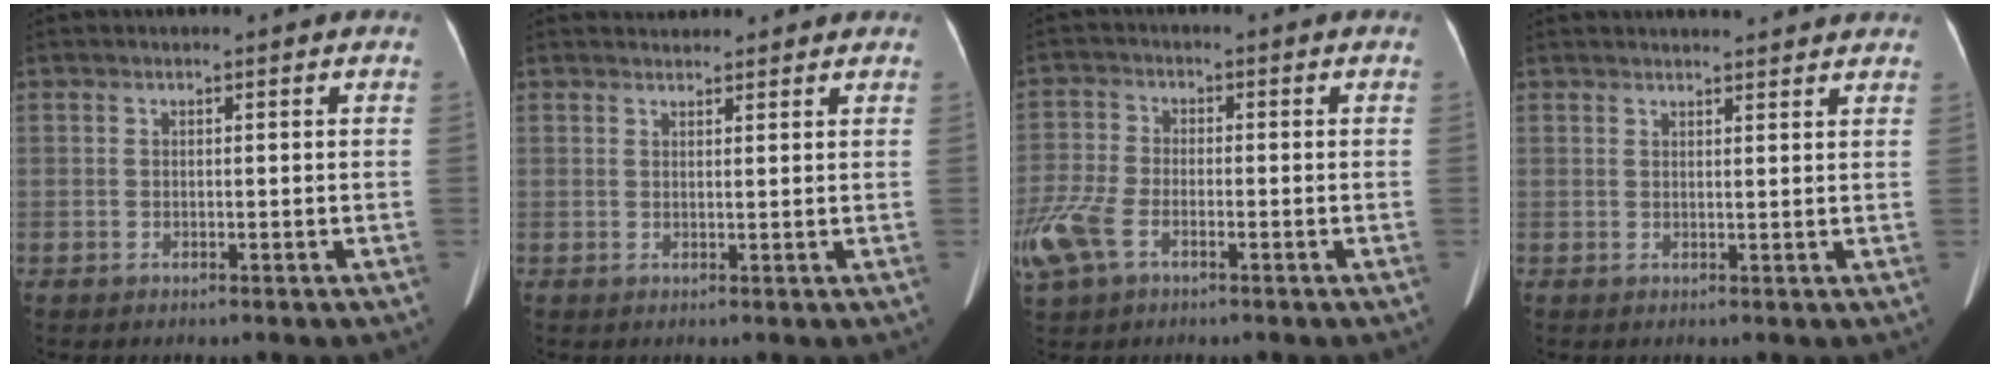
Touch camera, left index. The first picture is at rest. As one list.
[{"total": 3.9, "force": [3.7, 1.1, 0.5], "torque": [-0.007, 0.027, 0.048]}, {"total": 10.4, "force": [-4.8, 5.9, 7.1], "torque": [-0.193, -0.003, -0.091]}, {"total": 7.7, "force": [7.2, 0.9, 2.4], "torque": [-0.028, 0.022, 0.076]}]